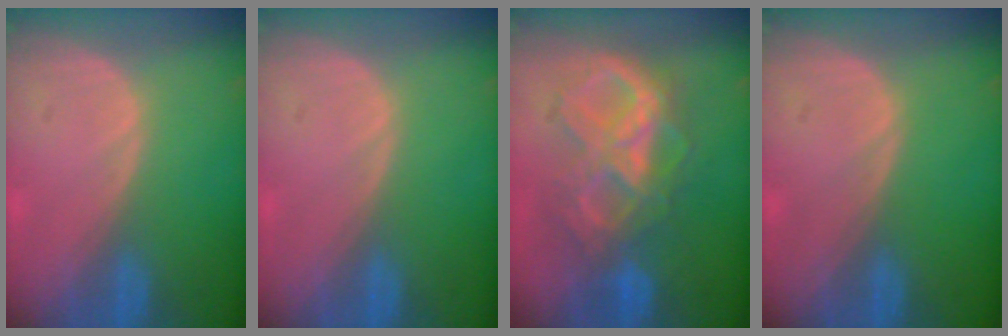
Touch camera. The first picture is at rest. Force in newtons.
{"total": 0.0}
{"total": 9.6, "press": 9.5, "slide": 1.0}
{"total": 0.0}